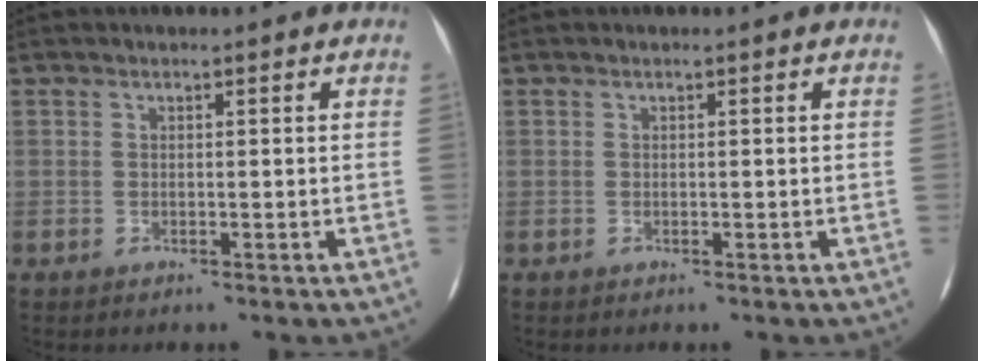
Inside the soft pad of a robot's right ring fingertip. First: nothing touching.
{"total": 0.0}